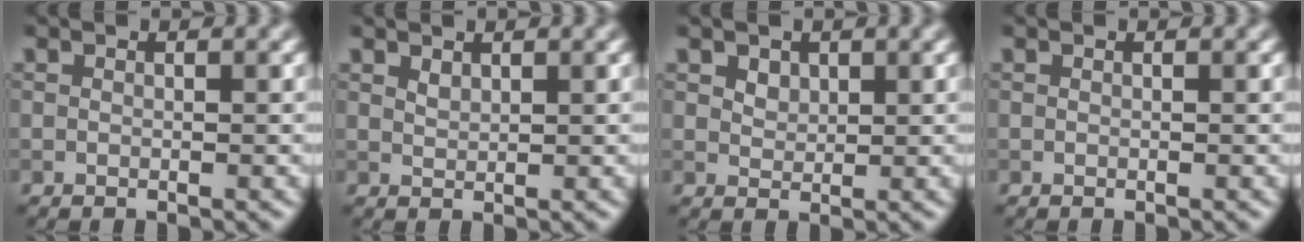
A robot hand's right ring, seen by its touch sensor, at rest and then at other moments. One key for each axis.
{"total": 0.9, "fx": 0.7, "fy": 0.3, "fz": 0.4, "tx": -0.011, "ty": 0.000, "tz": 0.017}
{"total": 1.6, "fx": 1.0, "fy": 1.1, "fz": 0.6, "tx": -0.013, "ty": -0.002, "tz": 0.019}
{"total": 0.0}